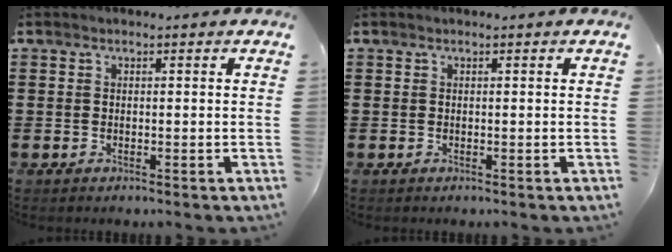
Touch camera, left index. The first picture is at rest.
{"total": 0.0}